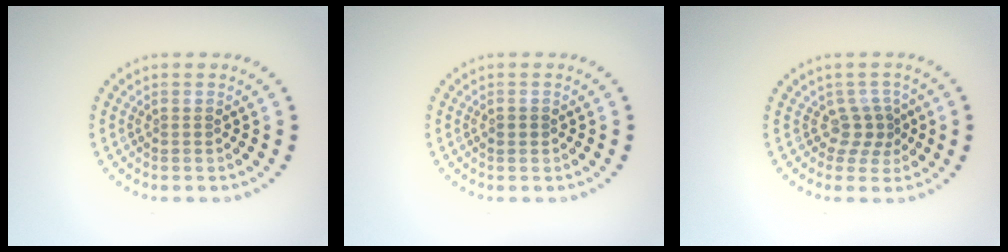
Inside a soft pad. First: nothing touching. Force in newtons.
{"total": 0.9, "press": 0.9, "slide": 0.1}
{"total": 2.2, "press": 1.5, "slide": 1.6}